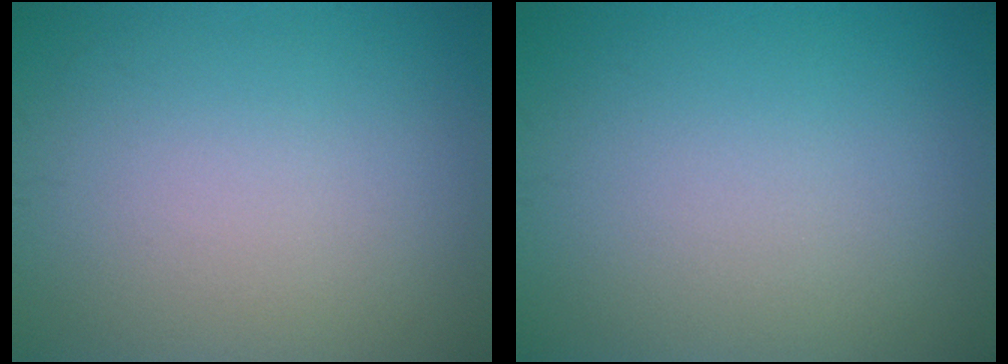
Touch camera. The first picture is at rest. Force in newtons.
{"total": 0.0}